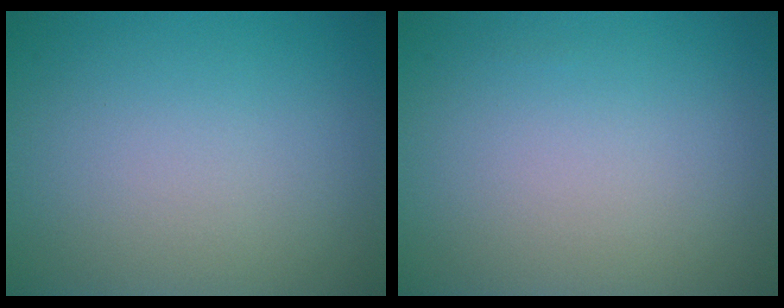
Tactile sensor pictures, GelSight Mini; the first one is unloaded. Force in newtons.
{"total": 0.0}